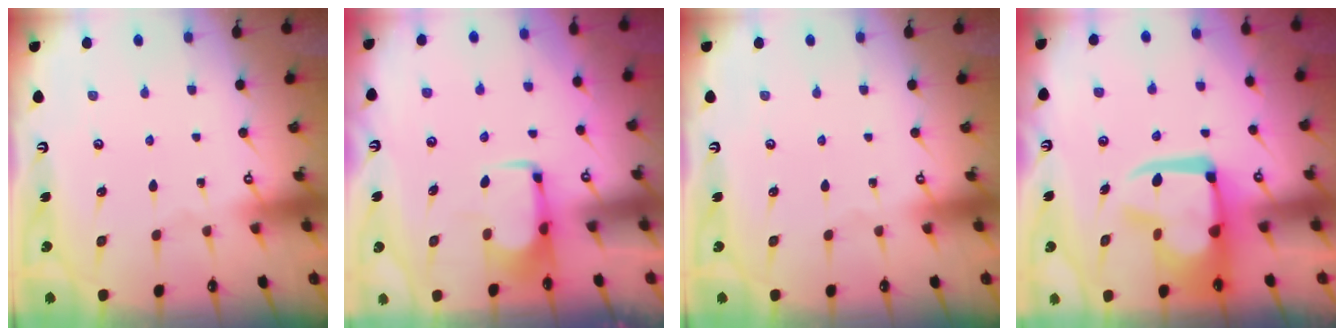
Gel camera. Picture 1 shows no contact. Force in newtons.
{"total": 1.8, "press": 1.7, "slide": 0.5}
{"total": 0.0}
{"total": 15.7, "press": 15.6, "slide": 1.5}